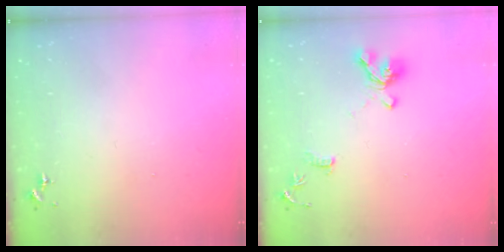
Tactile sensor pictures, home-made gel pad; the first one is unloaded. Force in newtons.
{"total": 12.7, "press": 12.6, "slide": 1.5}